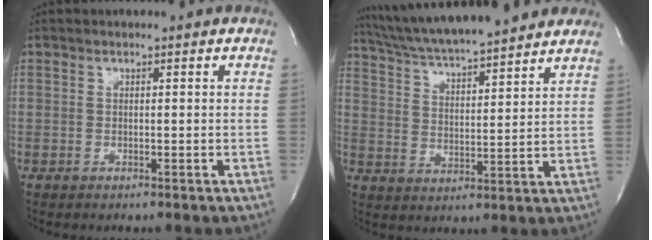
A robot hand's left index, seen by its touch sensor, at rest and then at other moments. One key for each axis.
{"total": 19.5, "fx": 17.3, "fy": 1.6, "fz": 8.9, "tx": -0.149, "ty": 0.030, "tz": 0.264}